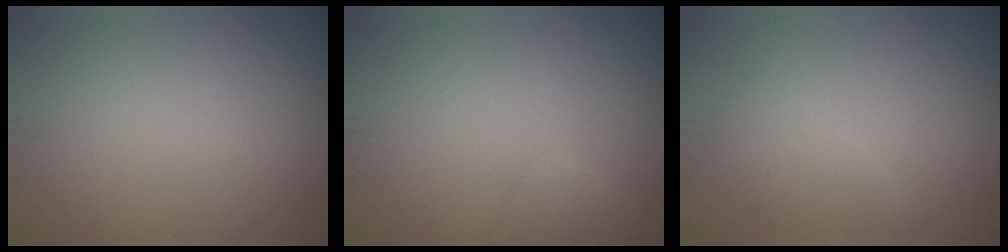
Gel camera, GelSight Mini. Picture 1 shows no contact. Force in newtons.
{"total": 2.0, "press": 2.0, "slide": 0.1}
{"total": 2.3, "press": 2.3, "slide": 0.2}